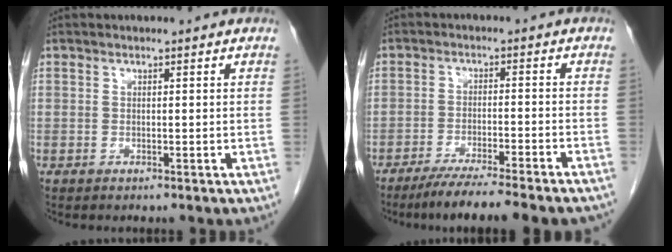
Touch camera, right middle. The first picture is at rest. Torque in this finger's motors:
{"motor_torque": [1.13, -1.01, 0.23, 0.08]}